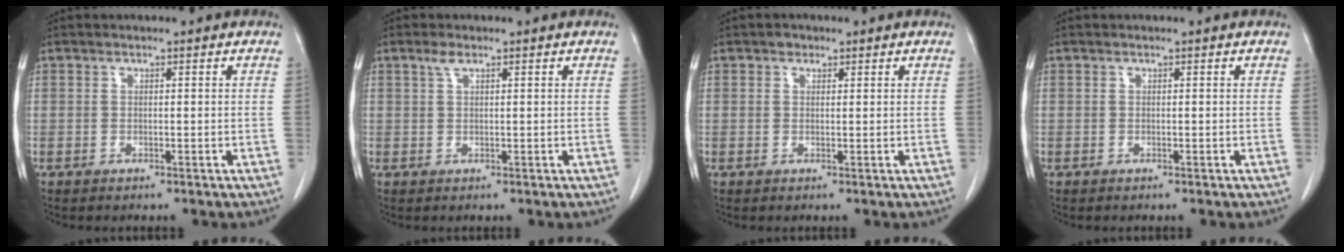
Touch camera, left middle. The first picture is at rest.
{"total": 1.4, "force": [0.9, 0.4, 1.0], "torque": [-0.022, 0.007, 0.019]}
{"total": 1.1, "force": [0.7, 0.8, 0.3], "torque": [-0.003, 0.000, 0.008]}
{"total": 0.0}